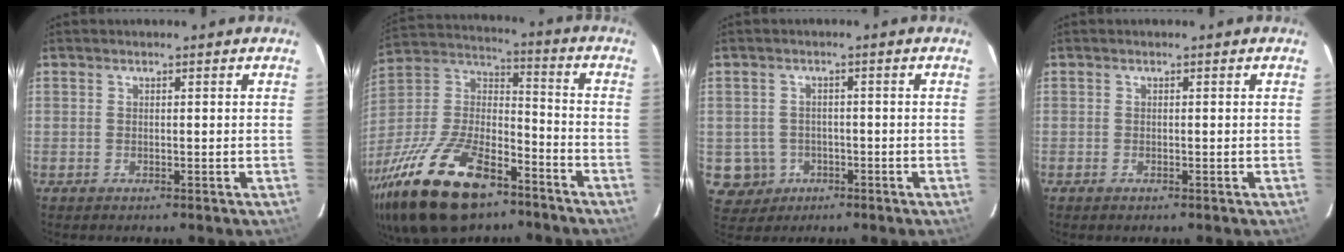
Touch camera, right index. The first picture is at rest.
{"total": 28.5, "force": [-17.9, 12.7, 18.2], "torque": [-0.386, -0.023, -0.303]}
{"total": 5.6, "force": [-1.6, 5.3, 0.5], "torque": [-0.022, 0.019, -0.014]}
{"total": 0.5, "force": [-0.4, 0.3, 0.2], "torque": [-0.006, -0.002, -0.009]}